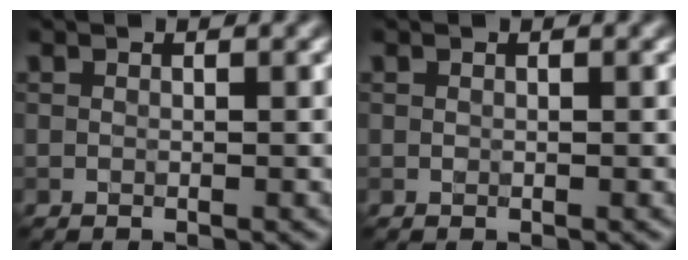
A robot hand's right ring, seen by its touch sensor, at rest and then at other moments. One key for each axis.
{"total": 0.0}